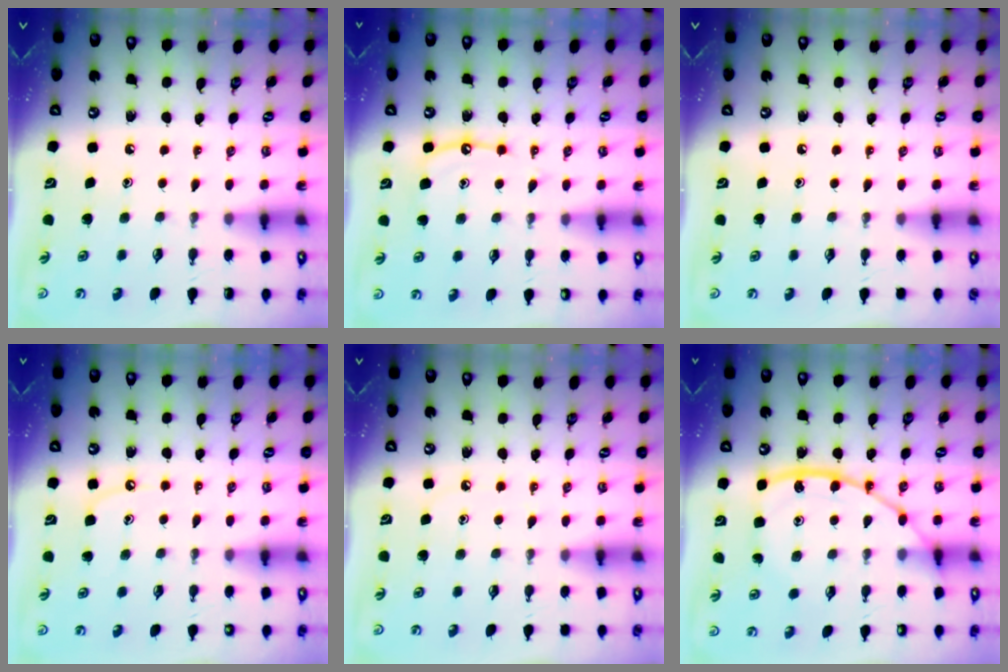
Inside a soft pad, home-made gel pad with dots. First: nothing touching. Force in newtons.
{"total": 9.1, "press": 9.1, "slide": 0.9}
{"total": 2.7, "press": 2.7, "slide": 0.5}
{"total": 4.5, "press": 4.4, "slide": 0.6}
{"total": 4.8, "press": 4.8, "slide": 0.7}
{"total": 12.7, "press": 12.7, "slide": 0.2}